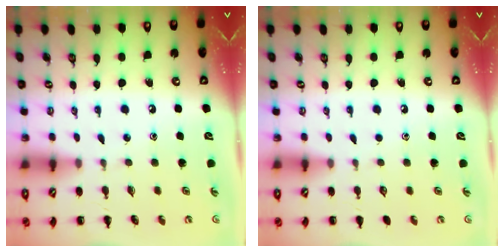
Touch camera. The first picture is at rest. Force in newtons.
{"total": 0.0}